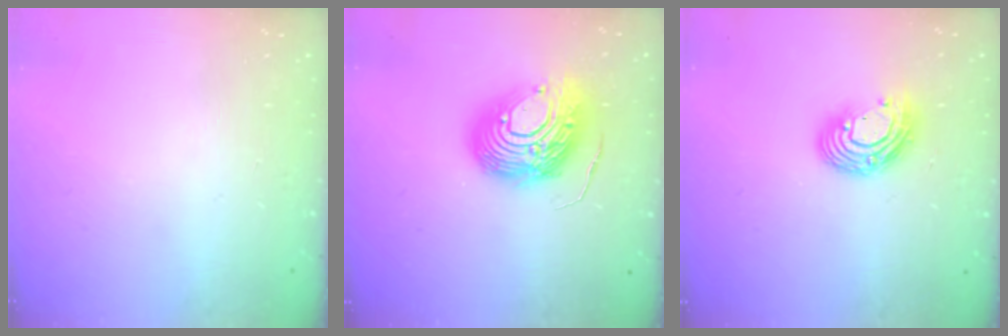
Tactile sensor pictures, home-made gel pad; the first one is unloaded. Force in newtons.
{"total": 16.1, "press": 16.1, "slide": 1.4}
{"total": 11.4, "press": 11.4, "slide": 0.8}